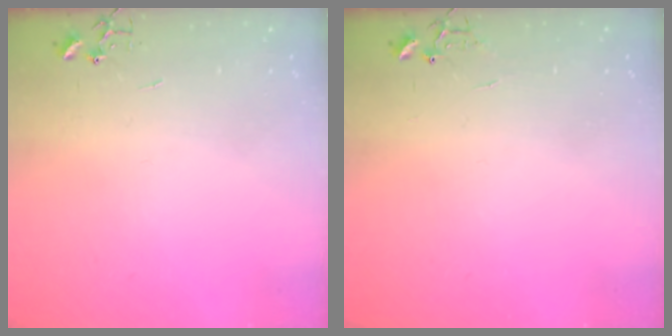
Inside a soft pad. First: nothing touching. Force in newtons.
{"total": 6.4, "press": 6.4, "slide": 0.6}